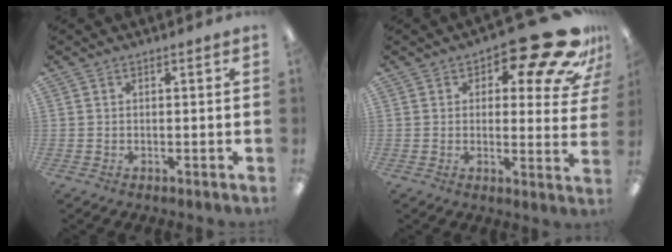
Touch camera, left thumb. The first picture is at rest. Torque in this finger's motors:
{"motor_torque": [0.25, 0.53, 0.06, -0.50, 0.04]}